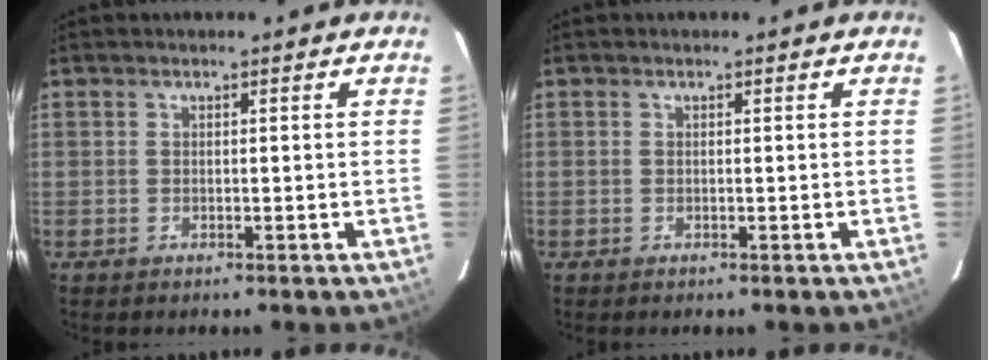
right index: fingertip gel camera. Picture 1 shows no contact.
{"total": 0.0}